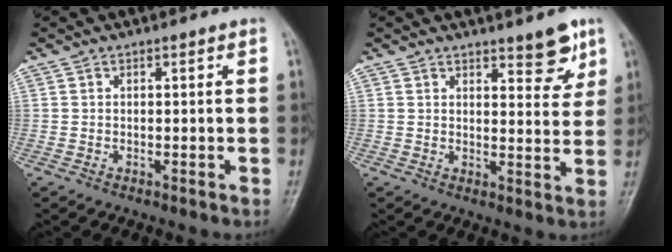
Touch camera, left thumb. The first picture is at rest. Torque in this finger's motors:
{"motor_torque": [0.05, 0.18, 0.15, -0.03, 0.07]}